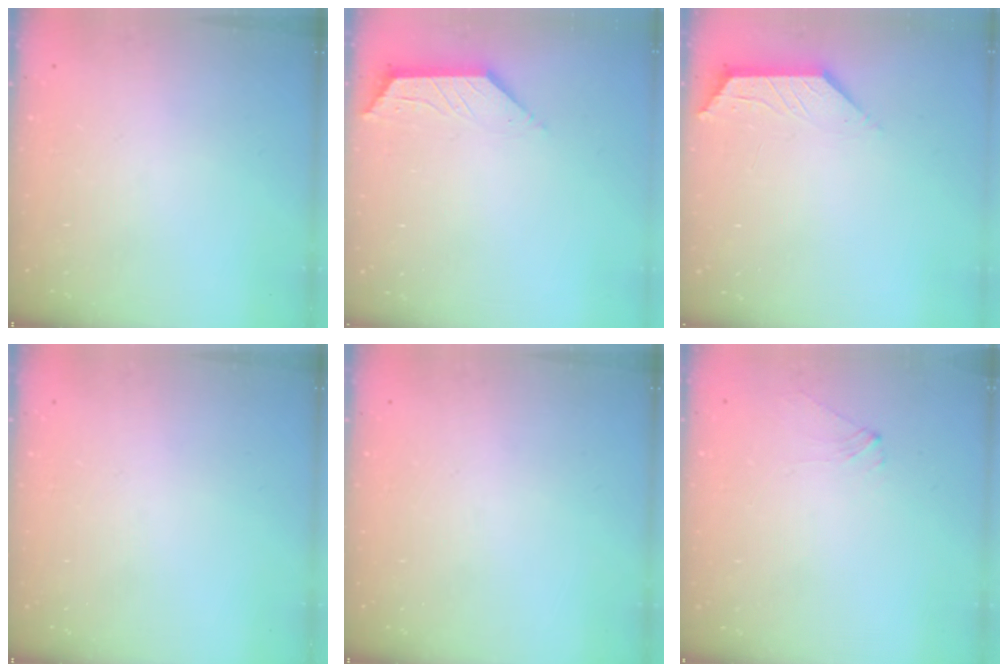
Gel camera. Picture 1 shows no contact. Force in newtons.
{"total": 2.7, "press": 2.7, "slide": 0.5}
{"total": 2.1, "press": 2.1, "slide": 0.4}
{"total": 0.0}
{"total": 0.0}
{"total": 1.7, "press": 1.6, "slide": 0.5}